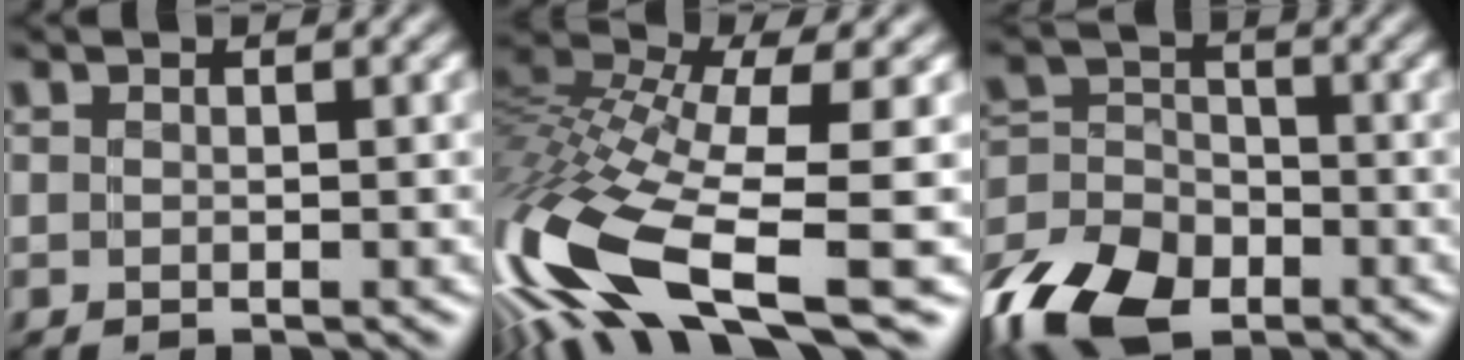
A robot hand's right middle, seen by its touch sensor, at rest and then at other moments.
{"total": 14.6, "force": [-4.9, 4.8, 12.9], "torque": [-0.300, 0.000, -0.078]}
{"total": 10.1, "force": [-7.0, 5.4, 4.9], "torque": [-0.109, -0.012, -0.148]}